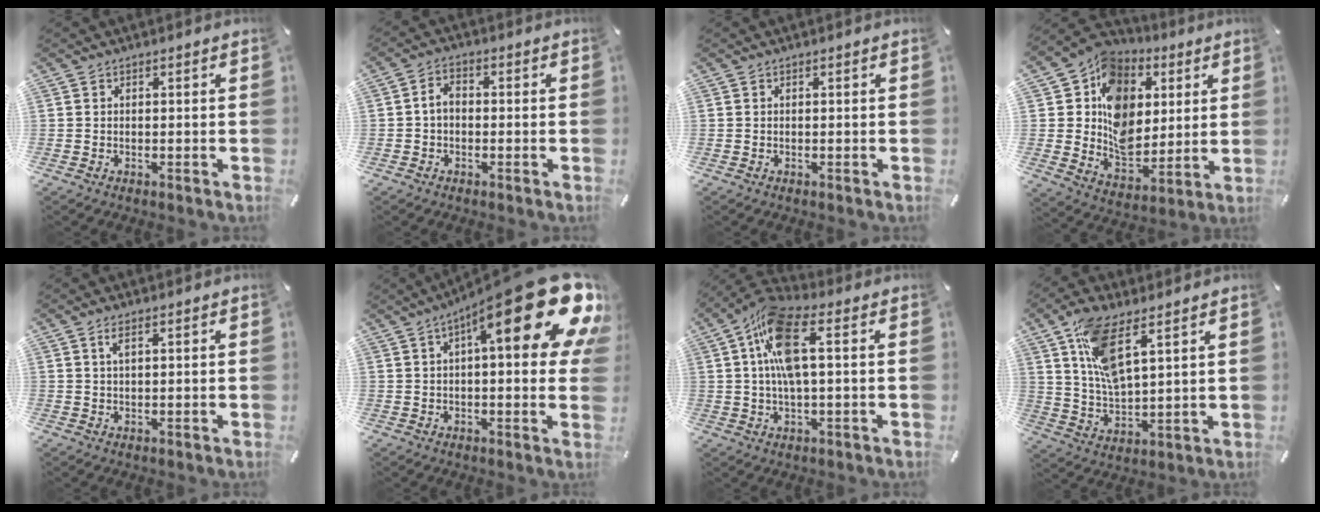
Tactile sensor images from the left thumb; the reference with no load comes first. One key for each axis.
{"total": 3.5, "fx": -0.6, "fy": 2.4, "fz": 2.4, "tx": -0.052, "ty": 0.009, "tz": -0.016}
{"total": 0.0}
{"total": 14.5, "fx": 2.8, "fy": 12.3, "fz": 7.0, "tx": -0.118, "ty": -0.020, "tz": 0.054}
{"total": 2.2, "fx": 1.0, "fy": 0.6, "fz": 1.9, "tx": -0.041, "ty": 0.003, "tz": 0.016}
{"total": 26.1, "fx": 11.5, "fy": 7.3, "fz": 22.3, "tx": -0.316, "ty": -0.082, "tz": 0.184}
{"total": 11.8, "fx": 1.8, "fy": 4.3, "fz": 10.8, "tx": -0.223, "ty": -0.001, "tz": 0.031}
{"total": 11.6, "fx": 6.5, "fy": 4.2, "fz": 8.7, "tx": -0.187, "ty": -0.014, "tz": 0.122}